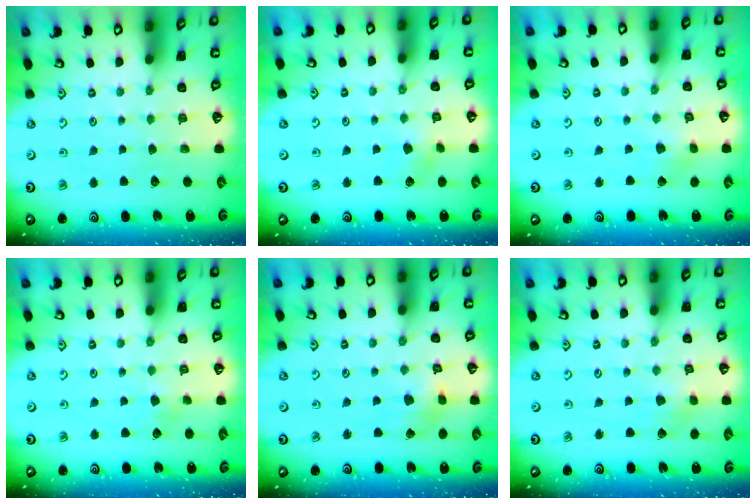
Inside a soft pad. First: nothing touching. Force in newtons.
{"total": 1.8, "press": 1.8, "slide": 0.3}
{"total": 2.3, "press": 2.3, "slide": 0.6}
{"total": 2.1, "press": 2.1, "slide": 0.3}
{"total": 4.1, "press": 4.0, "slide": 0.6}
{"total": 2.3, "press": 2.3, "slide": 0.6}